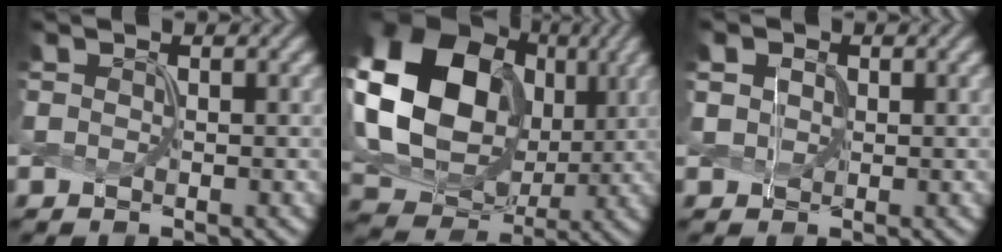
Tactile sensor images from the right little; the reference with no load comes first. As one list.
[{"total": 16.5, "force": [2.3, 13.4, 9.4], "torque": [-0.236, 0.016, 0.075]}, {"total": 0.6, "force": [-0.3, 0.2, -0.5], "torque": [-0.013, -0.001, 0.025]}]